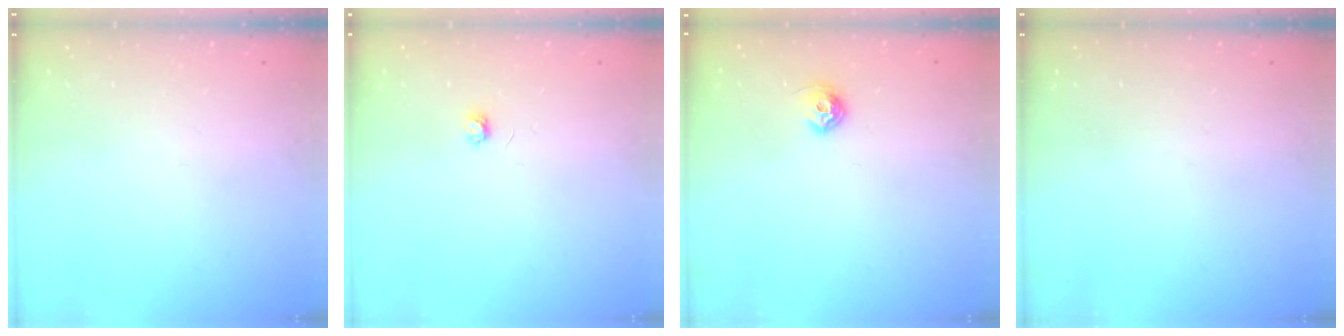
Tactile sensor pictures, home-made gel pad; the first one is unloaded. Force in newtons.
{"total": 2.9, "press": 2.9, "slide": 0.3}
{"total": 6.9, "press": 6.8, "slide": 1.0}
{"total": 0.0}